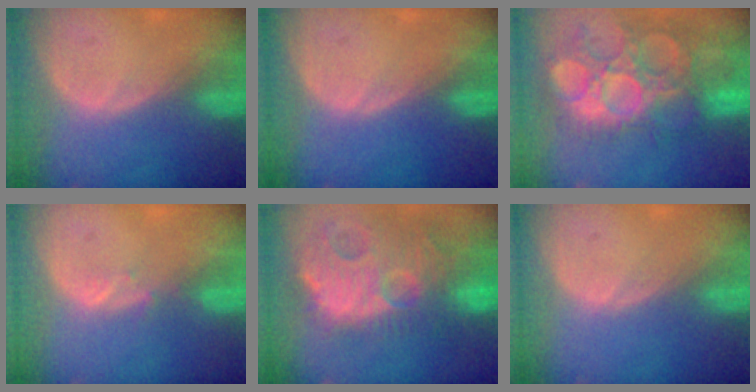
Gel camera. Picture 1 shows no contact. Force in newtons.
{"total": 0.0}
{"total": 14.5, "press": 12.8, "slide": 6.9}
{"total": 1.4, "press": 1.2, "slide": 0.6}
{"total": 14.8, "press": 12.6, "slide": 7.6}
{"total": 0.0}